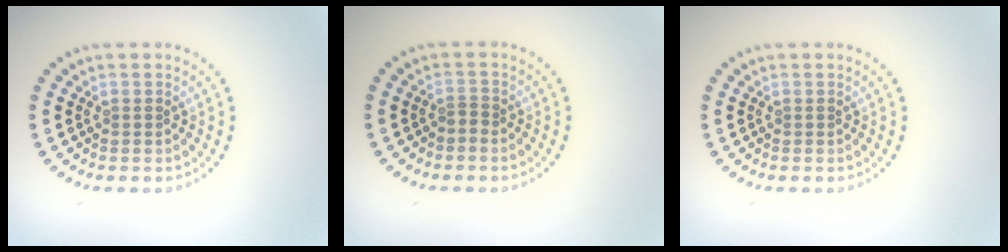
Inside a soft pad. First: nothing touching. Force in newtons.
{"total": 0.7, "press": 0.4, "slide": 0.6}
{"total": 0.0}